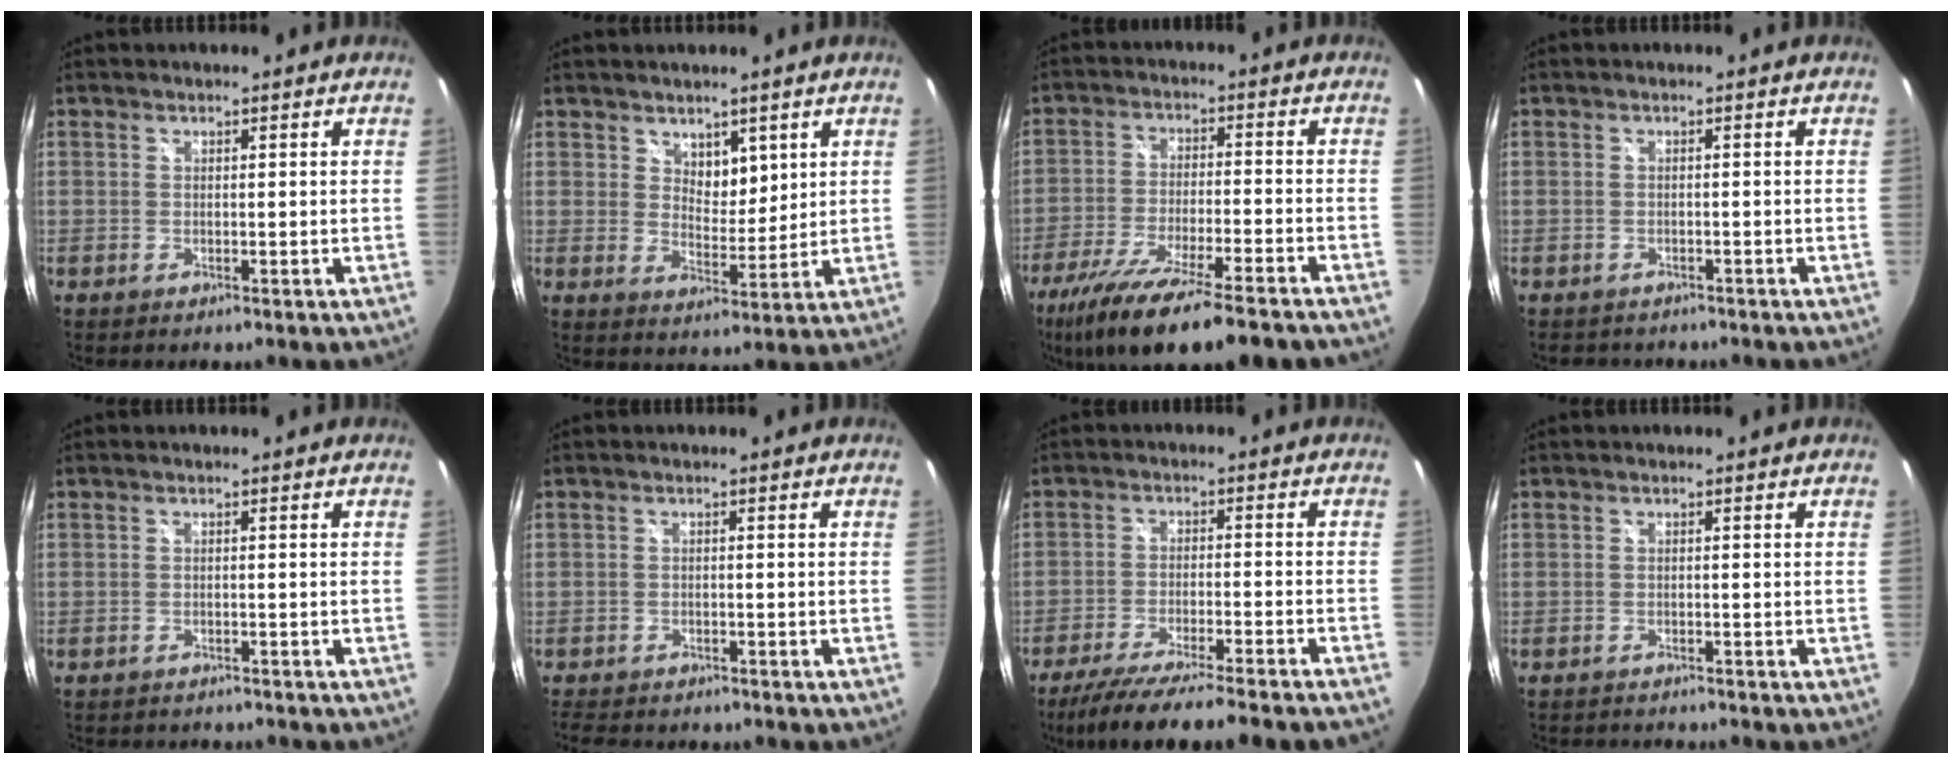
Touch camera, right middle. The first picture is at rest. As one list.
[{"total": 4.7, "force": [2.9, 2.8, 2.5], "torque": [-0.030, -0.003, 0.052]}, {"total": 18.1, "force": [-14.1, 2.2, 11.2], "torque": [-0.222, -0.051, -0.234]}, {"total": 2.5, "force": [-2.2, 1.1, 0.5], "torque": [-0.010, -0.007, -0.032]}, {"total": 5.2, "force": [-4.8, 1.2, 1.6], "torque": [-0.038, -0.015, -0.068]}, {"total": 6.1, "force": [-5.6, 1.8, 1.8], "torque": [-0.055, -0.011, -0.090]}, {"total": 15.5, "force": [-13.6, -0.4, 7.5], "torque": [-0.145, -0.031, -0.210]}, {"total": 4.8, "force": [-4.6, 0.5, 1.2], "torque": [-0.034, -0.015, -0.070]}]